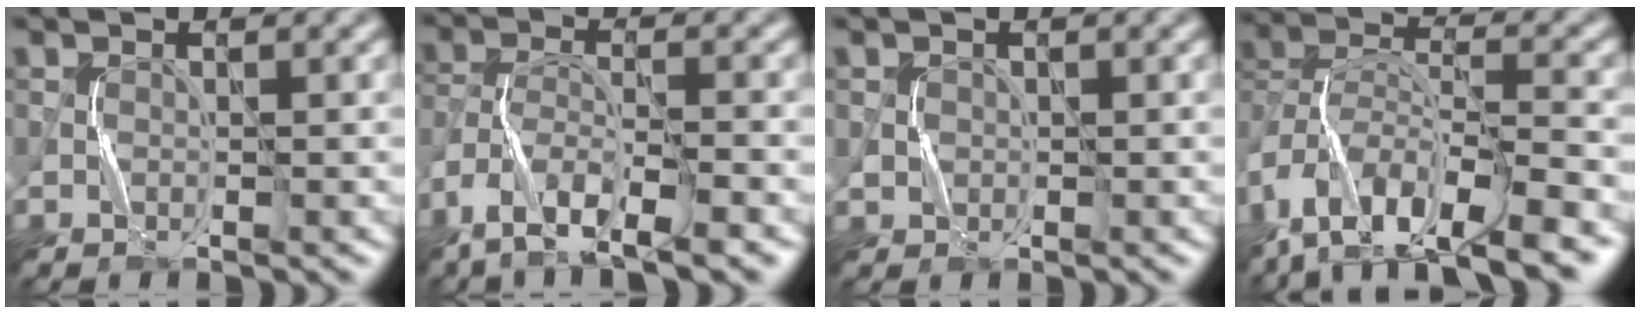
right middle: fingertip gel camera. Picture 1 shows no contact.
{"total": 8.1, "force": [-6.3, 2.0, 4.8], "torque": [-0.089, -0.010, -0.114]}
{"total": 0.7, "force": [0.2, 0.7, -0.2], "torque": [0.007, -0.005, 0.007]}
{"total": 13.3, "force": [-10.0, 4.7, 7.4], "torque": [-0.153, 0.008, -0.159]}